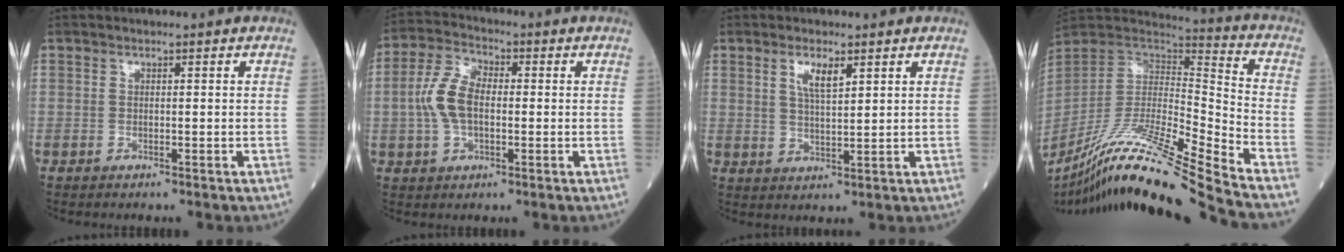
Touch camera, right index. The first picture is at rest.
{"total": 7.5, "force": [-0.3, 4.0, 6.3], "torque": [-0.146, 0.017, -0.010]}
{"total": 3.9, "force": [2.0, 0.8, 3.2], "torque": [-0.065, 0.001, 0.040]}
{"total": 23.7, "force": [-19.3, -1.8, 13.7], "torque": [-0.257, -0.035, -0.352]}